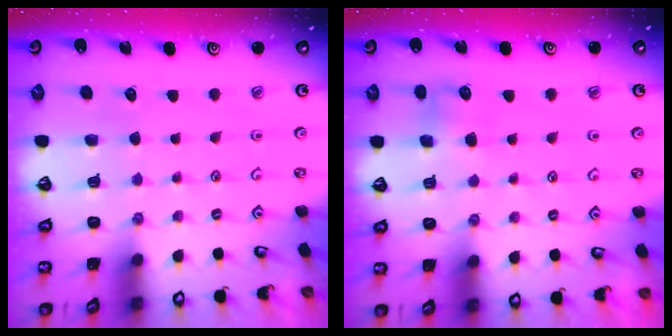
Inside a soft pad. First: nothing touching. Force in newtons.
{"total": 5.4, "press": 5.4, "slide": 0.7}